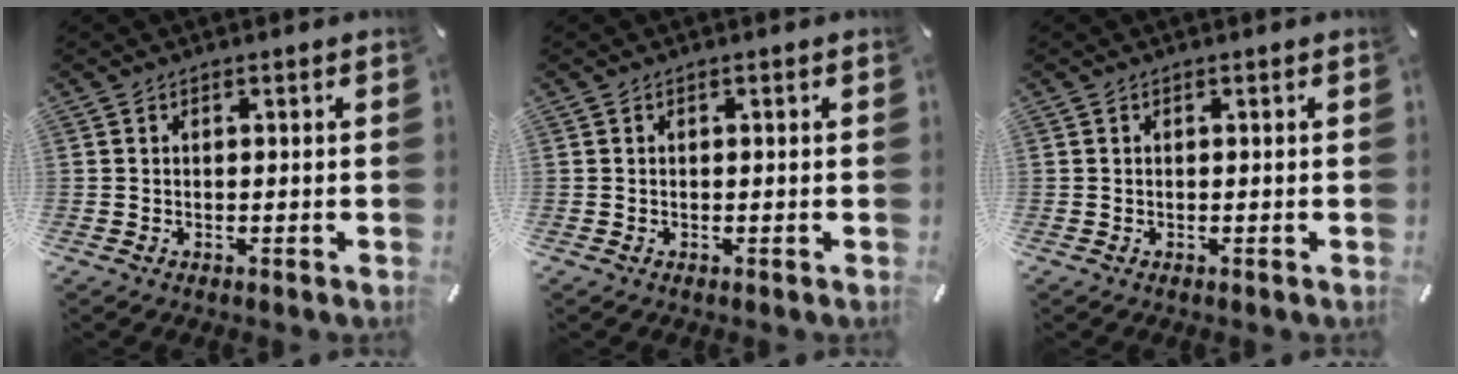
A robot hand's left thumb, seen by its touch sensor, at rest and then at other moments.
{"total": 0.0}
{"total": 0.0}